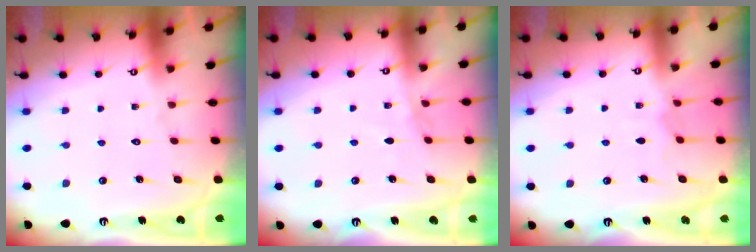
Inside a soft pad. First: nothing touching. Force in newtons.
{"total": 4.6, "press": 4.5, "slide": 0.7}
{"total": 3.8, "press": 3.7, "slide": 0.6}